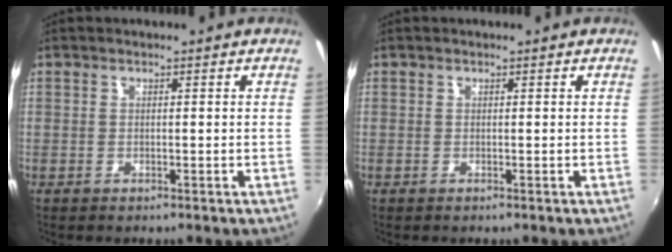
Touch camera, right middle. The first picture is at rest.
{"total": 0.0}